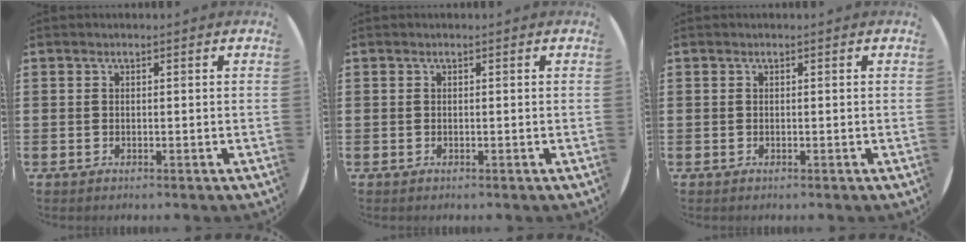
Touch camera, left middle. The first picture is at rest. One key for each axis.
{"total": 0.0}
{"total": 0.0}